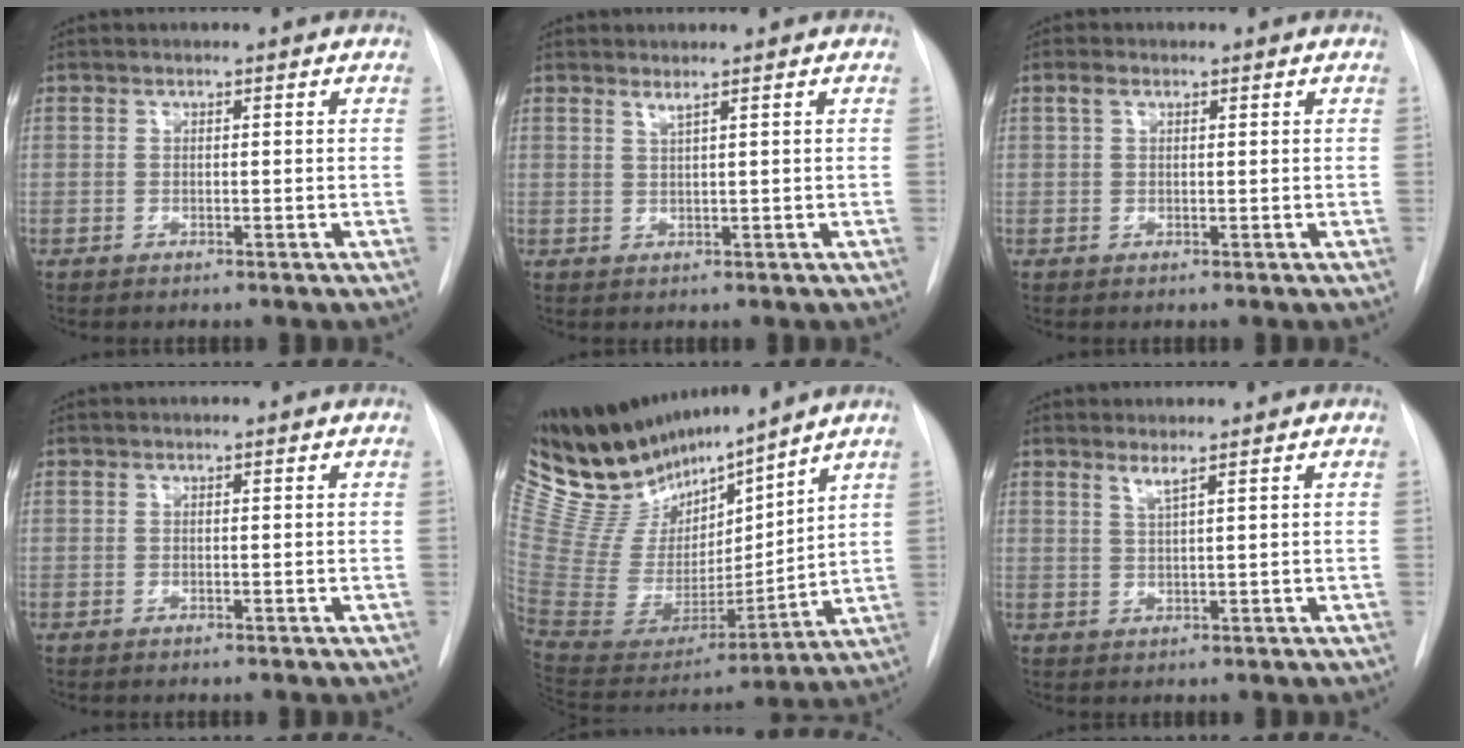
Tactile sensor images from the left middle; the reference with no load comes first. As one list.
[{"total": 1.1, "force": [0.9, -0.4, 0.6], "torque": [-0.021, -0.012, 0.018]}, {"total": 1.5, "force": [0.8, 0.7, 1.0], "torque": [-0.025, 0.012, 0.016]}, {"total": 0.0}, {"total": 21.6, "force": [18.9, 4.5, 9.3], "torque": [-0.178, -0.006, 0.362]}, {"total": 1.6, "force": [1.2, -0.5, 1.0], "torque": [-0.023, -0.013, 0.024]}]